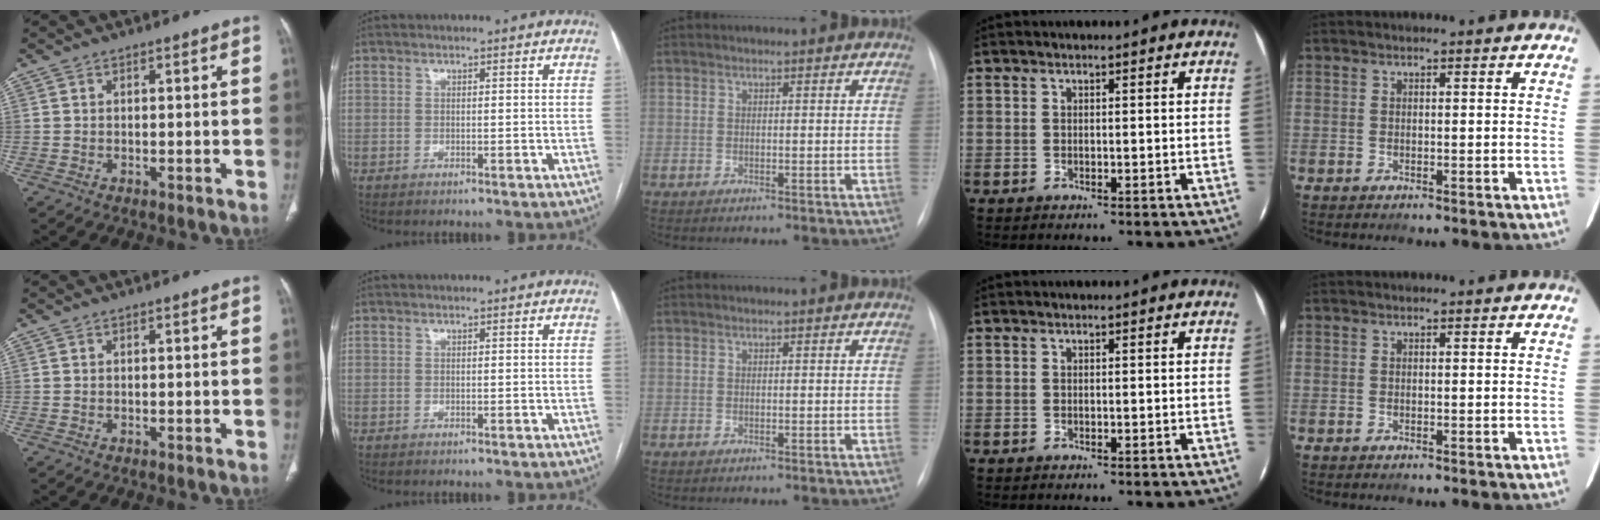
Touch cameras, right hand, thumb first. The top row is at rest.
{}